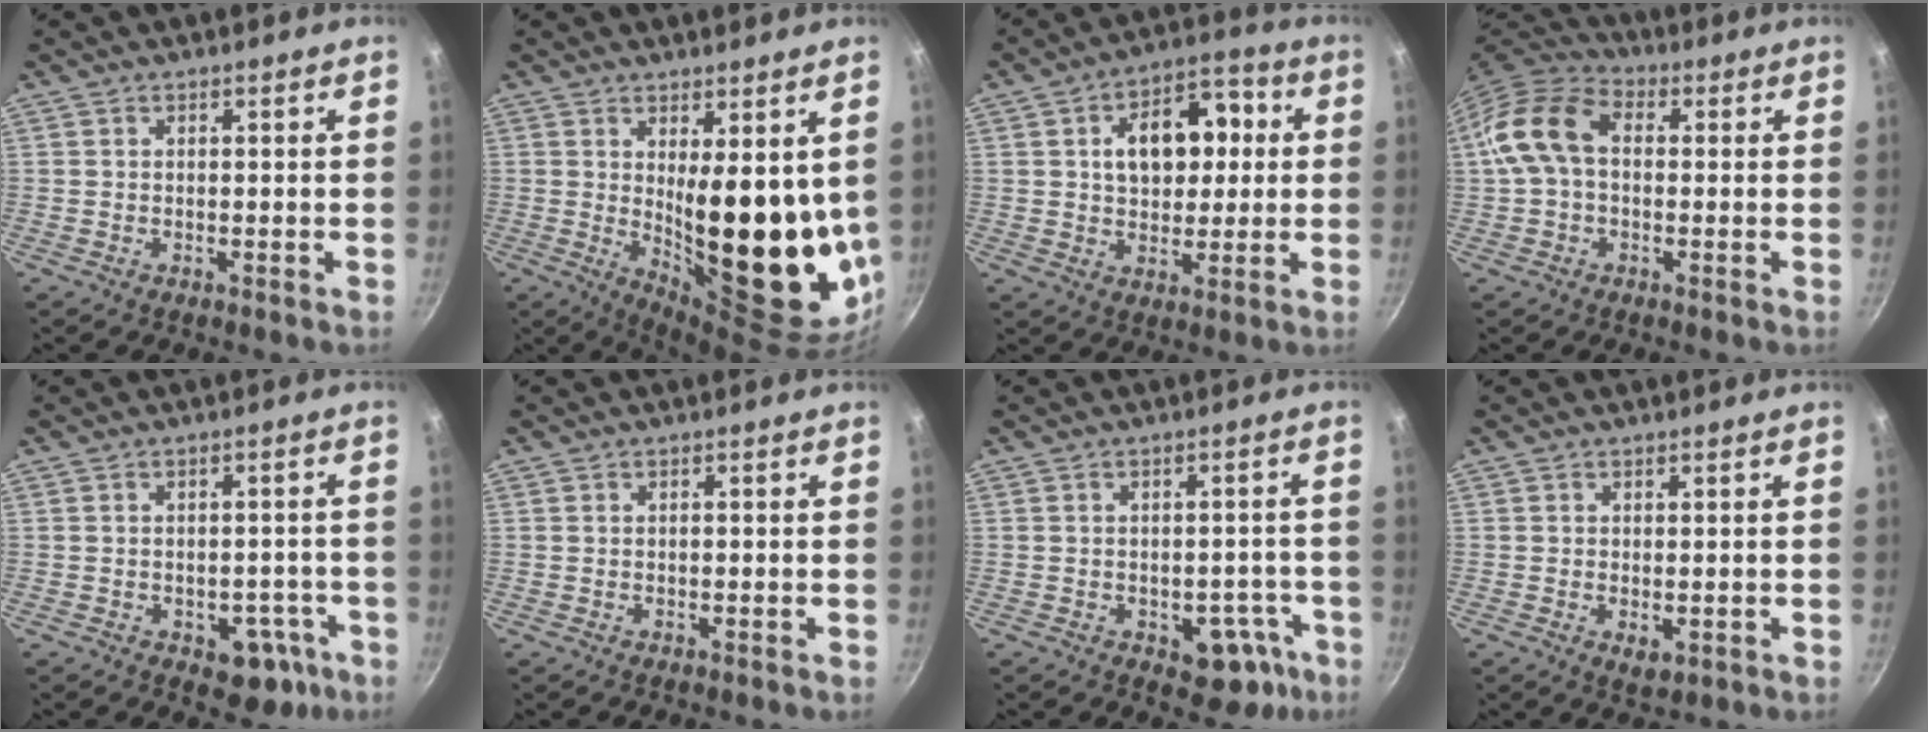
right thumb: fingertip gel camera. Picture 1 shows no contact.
{"total": 19.8, "force": [0.2, 6.8, 18.5], "torque": [-0.236, -0.048, 0.029]}
{"total": 13.6, "force": [2.4, 8.6, 10.2], "torque": [-0.118, 0.019, 0.032]}
{"total": 12.2, "force": [1.0, 8.1, 9.1], "torque": [-0.179, 0.035, 0.007]}
{"total": 6.9, "force": [-3.4, 4.3, 4.2], "torque": [-0.023, 0.023, -0.035]}
{"total": 0.7, "force": [0.0, 0.4, 0.6], "torque": [-0.011, 0.004, 0.002]}
{"total": 8.0, "force": [-3.8, 4.7, 5.2], "torque": [-0.032, 0.031, -0.039]}
{"total": 2.3, "force": [-0.5, 1.3, 1.9], "torque": [-0.029, -0.006, -0.003]}